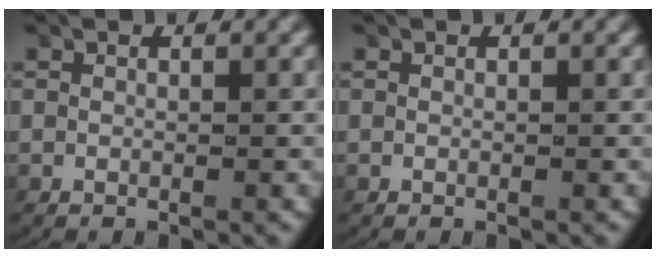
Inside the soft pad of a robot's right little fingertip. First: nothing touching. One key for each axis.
{"total": 0.0}